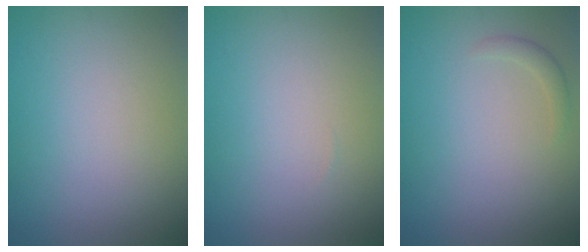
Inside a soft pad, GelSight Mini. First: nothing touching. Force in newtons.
{"total": 0.0}
{"total": 1.0, "press": 1.0, "slide": 0.0}